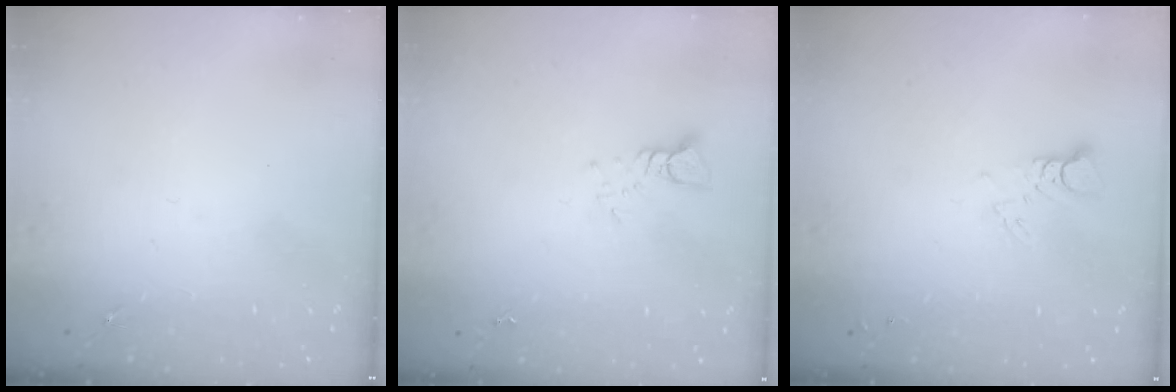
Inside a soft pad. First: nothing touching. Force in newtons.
{"total": 3.9, "press": 3.8, "slide": 0.3}
{"total": 2.9, "press": 2.9, "slide": 0.2}